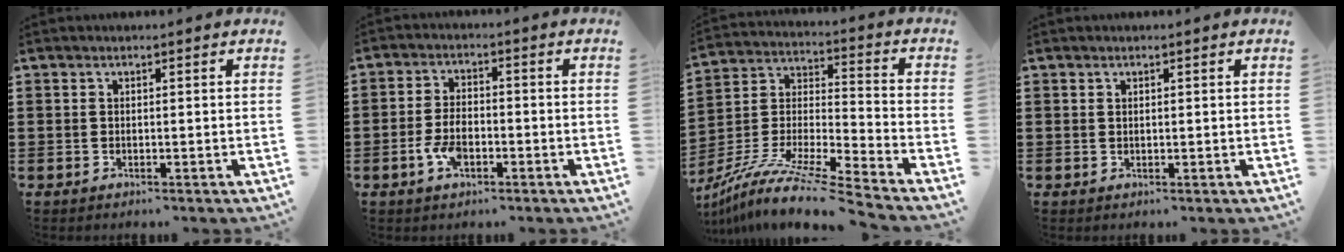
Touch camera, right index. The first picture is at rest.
{"total": 4.6, "force": [-1.8, 2.4, 3.6], "torque": [-0.082, -0.002, -0.035]}
{"total": 11.1, "force": [-9.6, 0.1, 5.5], "torque": [-0.111, -0.001, -0.197]}
{"total": 0.6, "force": [0.4, 0.4, 0.2], "torque": [-0.005, 0.002, 0.008]}